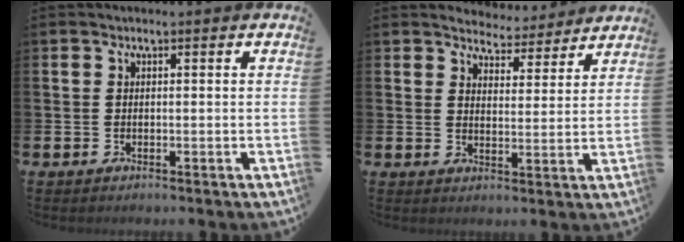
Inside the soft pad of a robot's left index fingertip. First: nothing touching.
{"total": 4.8, "force": [4.7, 1.0, -0.1], "torque": [-0.009, -0.038, 0.081]}